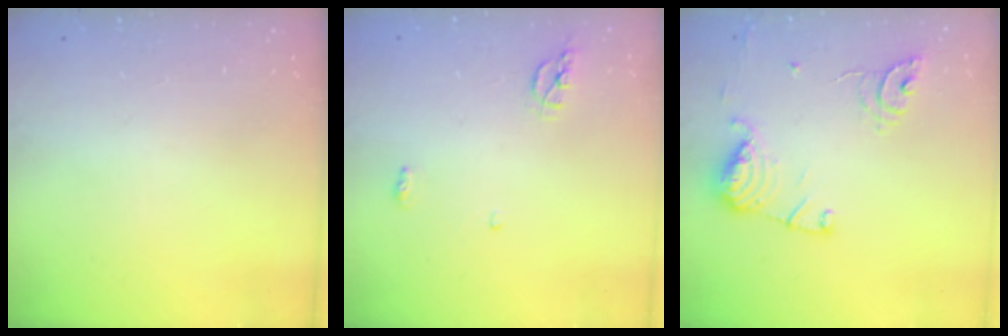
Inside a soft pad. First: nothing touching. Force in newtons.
{"total": 7.2, "press": 5.3, "slide": 4.9}
{"total": 13.7, "press": 13.6, "slide": 1.5}